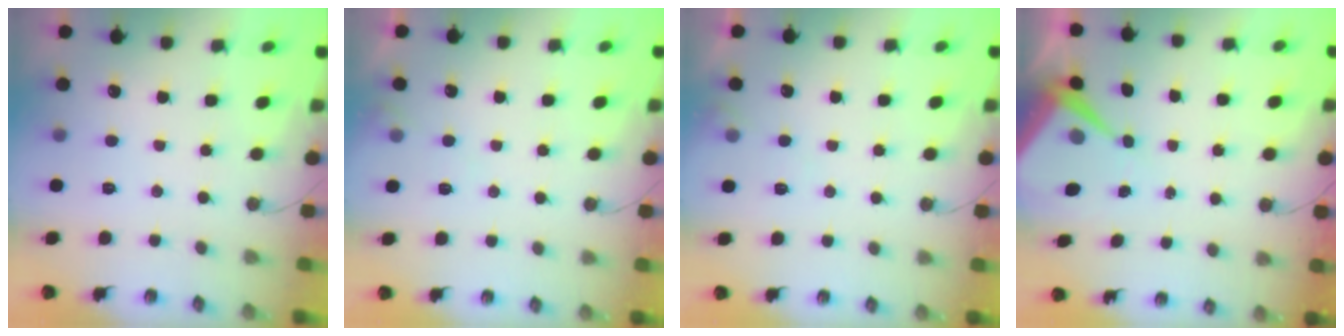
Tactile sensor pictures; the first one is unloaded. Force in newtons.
{"total": 4.1, "press": 4.1, "slide": 0.7}
{"total": 4.1, "press": 4.1, "slide": 0.7}
{"total": 6.9, "press": 6.9, "slide": 0.4}